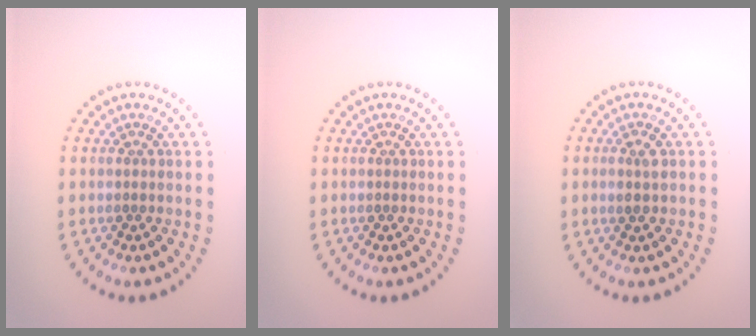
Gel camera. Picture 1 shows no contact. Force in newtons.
{"total": 0.0}
{"total": 1.3, "press": 1.3, "slide": 0.3}